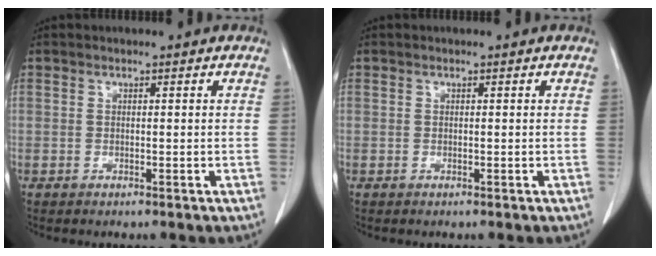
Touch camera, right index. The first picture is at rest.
{"total": 0.0}